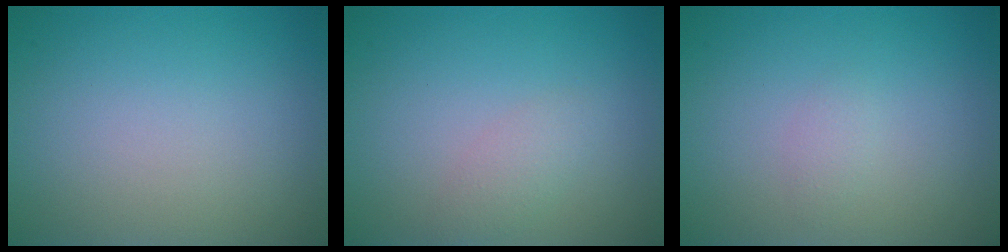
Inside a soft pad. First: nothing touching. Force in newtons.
{"total": 1.5, "press": 1.5, "slide": 0.1}
{"total": 0.8, "press": 0.8, "slide": 0.1}